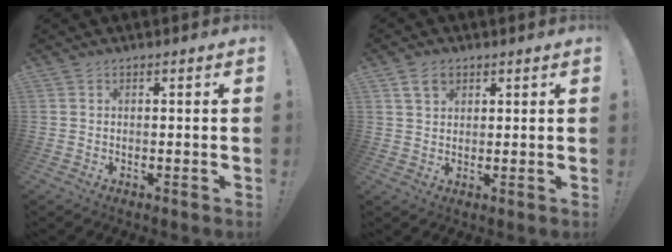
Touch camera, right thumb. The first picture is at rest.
{"total": 4.9, "force": [2.7, 3.3, 2.4], "torque": [-0.033, -0.004, 0.049]}